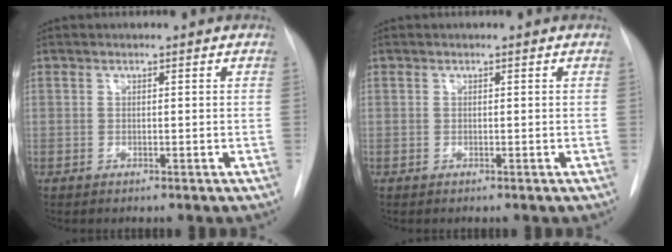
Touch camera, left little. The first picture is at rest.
{"total": 0.0}